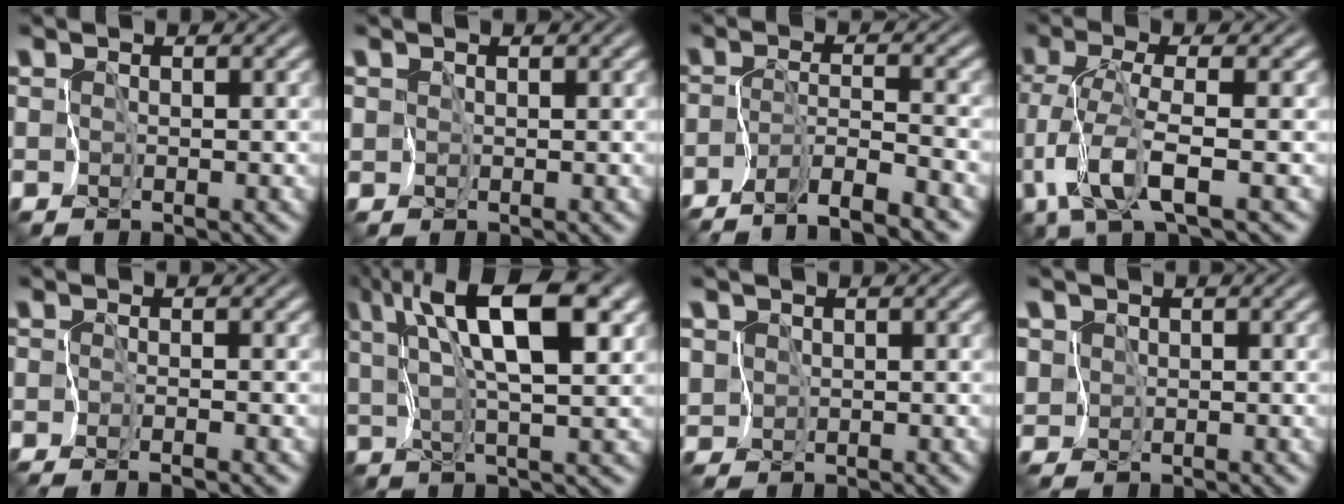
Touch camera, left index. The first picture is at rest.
{"total": 0.0}
{"total": 4.0, "force": [-3.5, -0.9, 1.8], "torque": [-0.041, 0.002, -0.067]}
{"total": 4.6, "force": [-1.6, 0.1, 4.3], "torque": [-0.112, -0.007, -0.039]}
{"total": 1.4, "force": [-0.9, -1.0, 0.2], "torque": [-0.015, -0.003, -0.025]}
{"total": 9.6, "force": [4.5, 2.6, 8.0], "torque": [-0.149, 0.016, 0.069]}
{"total": 2.3, "force": [-0.1, 2.3, 0.4], "torque": [-0.022, 0.002, -0.024]}
{"total": 3.0, "force": [0.4, 2.9, 0.6], "torque": [-0.034, 0.009, -0.026]}